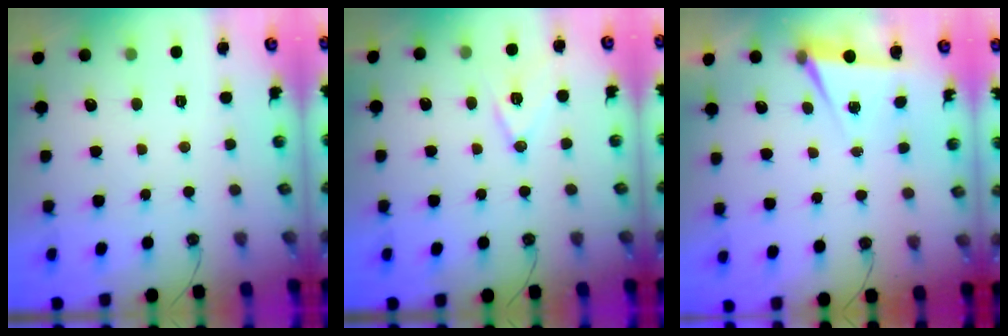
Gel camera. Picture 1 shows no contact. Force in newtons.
{"total": 11.5, "press": 11.0, "slide": 3.3}
{"total": 5.1, "press": 2.3, "slide": 4.5}